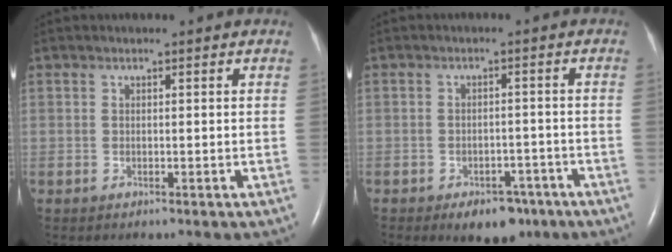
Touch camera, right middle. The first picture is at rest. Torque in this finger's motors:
{"motor_torque": [0.06, -0.04, 0.05, 0.05]}